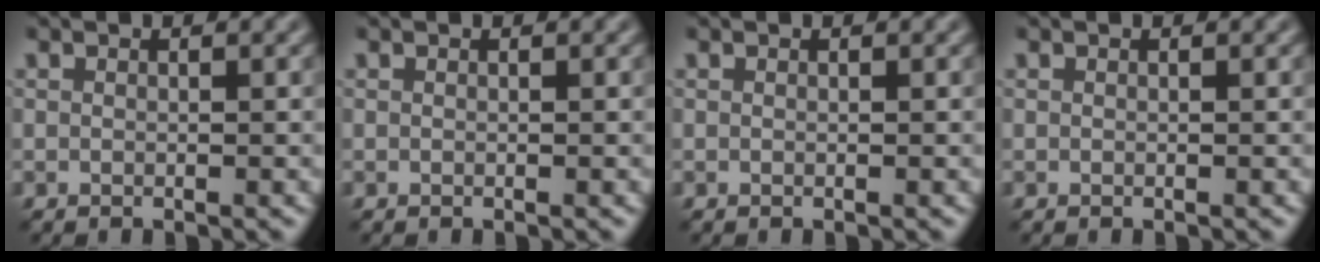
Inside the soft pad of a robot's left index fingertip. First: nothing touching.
{"total": 0.0}
{"total": 0.0}
{"total": 0.0}